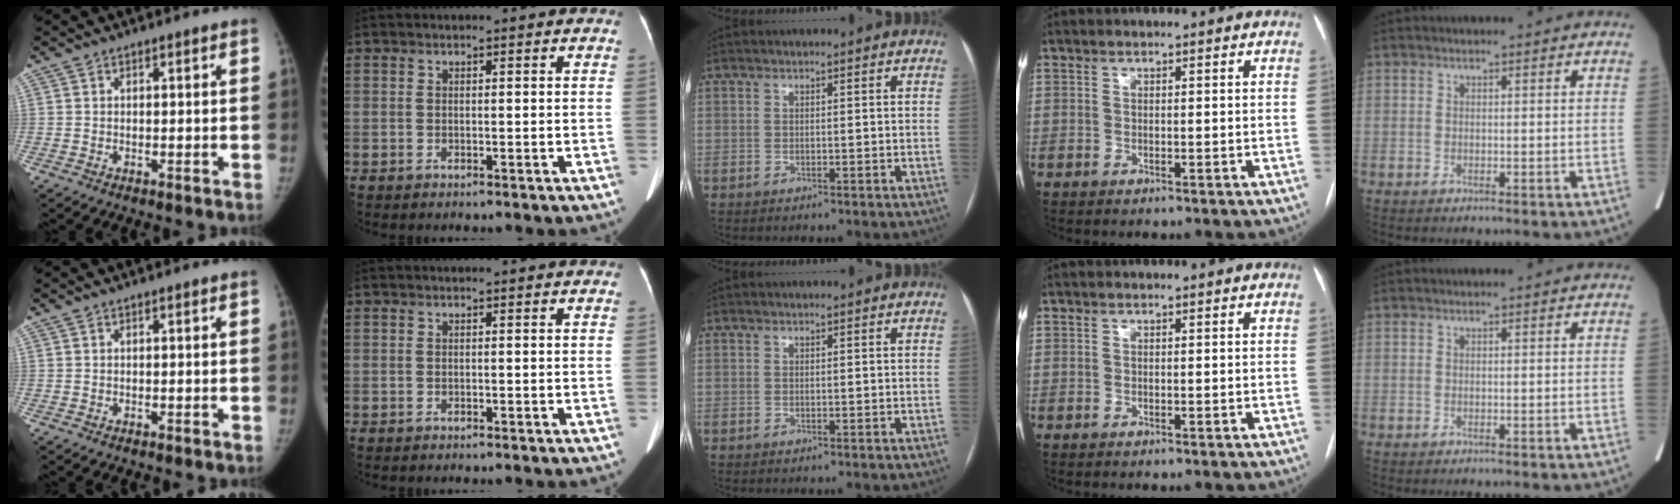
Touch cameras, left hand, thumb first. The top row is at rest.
{}